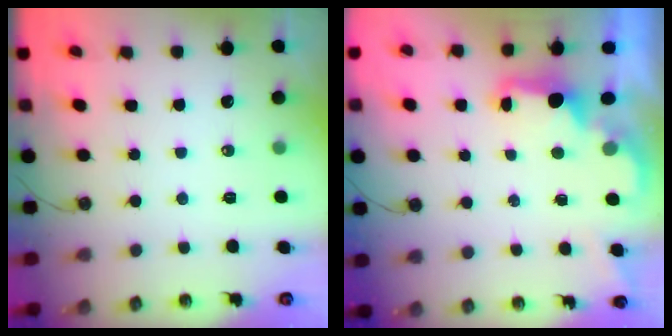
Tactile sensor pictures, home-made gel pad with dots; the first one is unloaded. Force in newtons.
{"total": 2.4, "press": 2.2, "slide": 0.7}